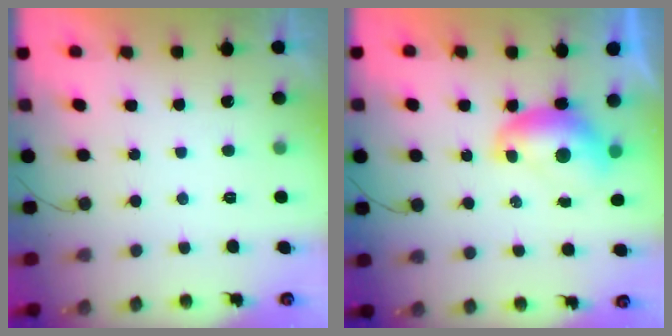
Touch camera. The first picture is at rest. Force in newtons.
{"total": 7.6, "press": 7.6, "slide": 0.2}